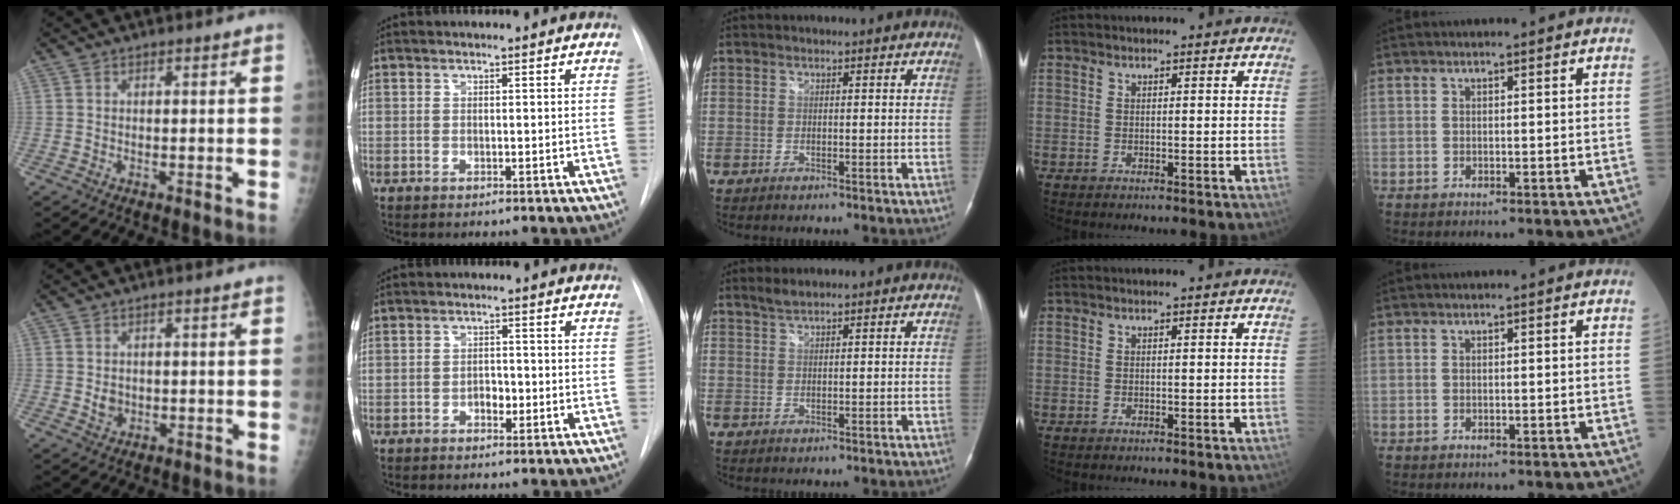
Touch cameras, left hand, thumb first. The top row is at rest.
{"thumb": {"total": 2.5, "force": [-0.2, 2.1, 1.3], "torque": [-0.011, 0.001, 0.002]}, "index": {"total": 2.0, "force": [-0.8, 1.3, 1.3], "torque": [-0.016, 0.007, -0.012]}, "middle": {"total": 1.5, "force": [1.4, 0.2, 0.5], "torque": [-0.012, 0.004, 0.030]}}